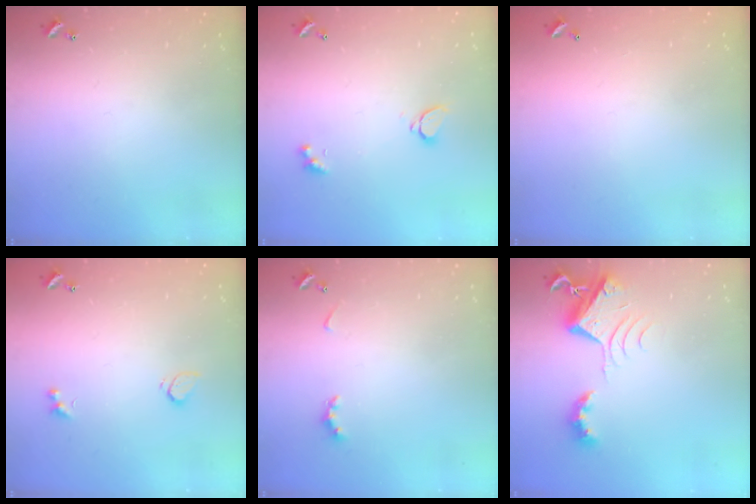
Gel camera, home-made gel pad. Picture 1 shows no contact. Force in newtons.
{"total": 1.7, "press": 1.7, "slide": 0.3}
{"total": 2.9, "press": 2.9, "slide": 0.1}
{"total": 2.1, "press": 1.8, "slide": 1.2}
{"total": 2.9, "press": 2.8, "slide": 0.6}
{"total": 7.6, "press": 7.5, "slide": 1.0}